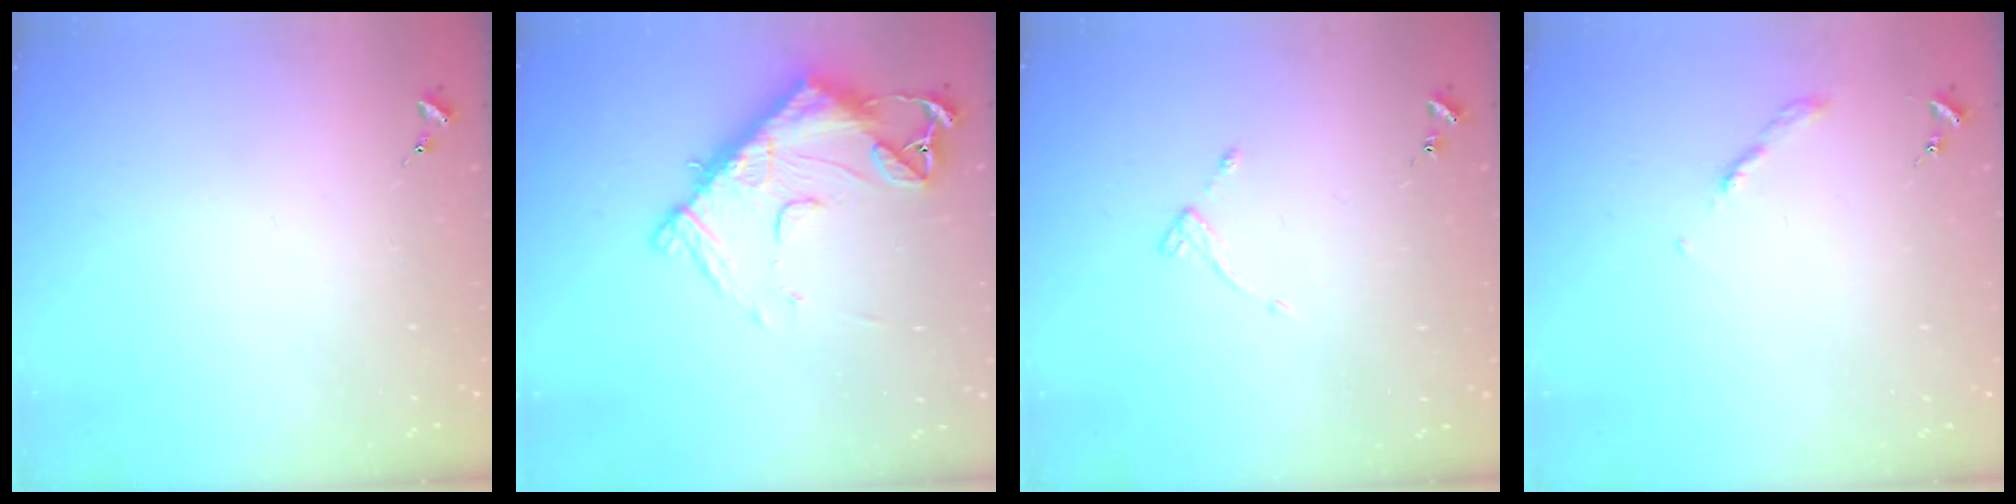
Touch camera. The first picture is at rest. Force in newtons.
{"total": 15.0, "press": 14.9, "slide": 1.6}
{"total": 4.8, "press": 4.7, "slide": 0.5}
{"total": 2.7, "press": 2.6, "slide": 0.3}